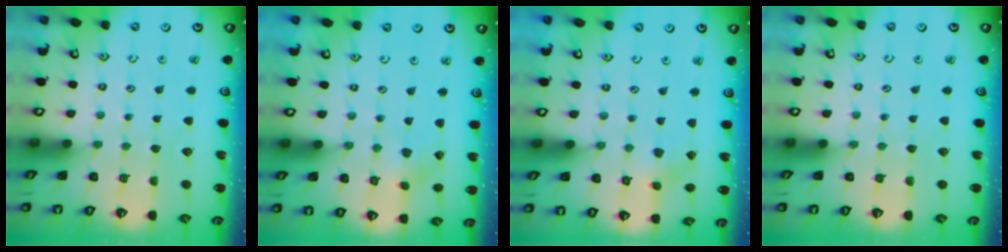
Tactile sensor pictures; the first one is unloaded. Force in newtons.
{"total": 2.4, "press": 2.4, "slide": 0.2}
{"total": 2.8, "press": 2.8, "slide": 0.1}
{"total": 0.0}